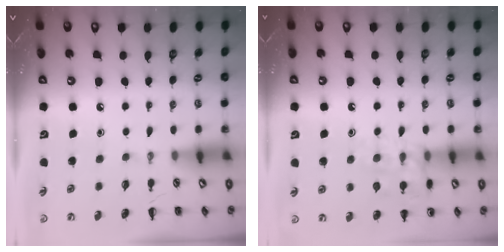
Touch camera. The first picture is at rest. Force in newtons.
{"total": 13.3, "press": 13.2, "slide": 0.9}